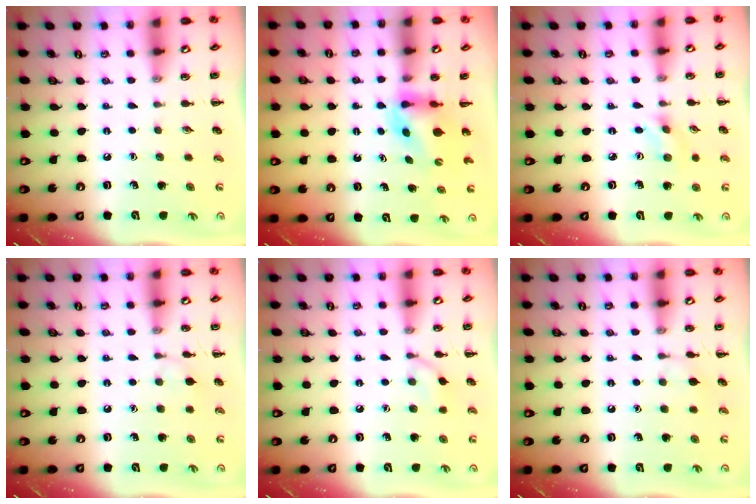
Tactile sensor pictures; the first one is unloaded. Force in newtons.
{"total": 4.1, "press": 3.9, "slide": 1.2}
{"total": 1.6, "press": 1.5, "slide": 0.5}
{"total": 4.7, "press": 4.3, "slide": 1.8}
{"total": 6.6, "press": 6.4, "slide": 1.4}
{"total": 4.5, "press": 4.4, "slide": 0.7}